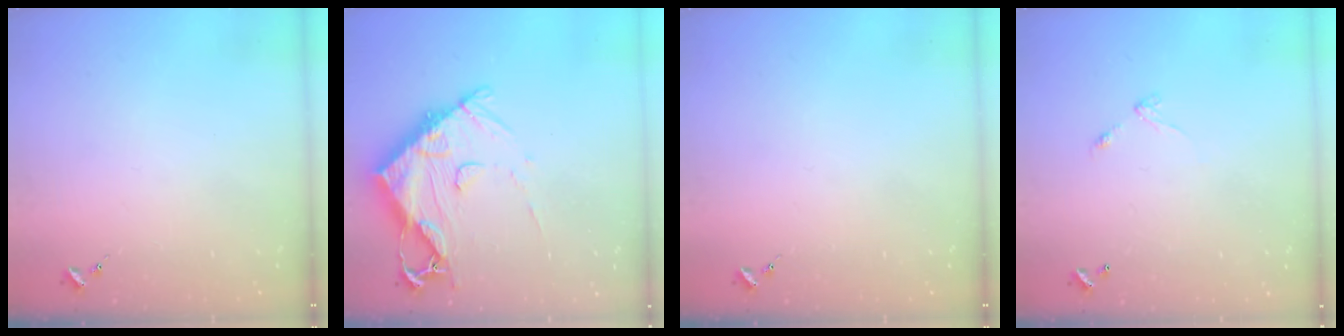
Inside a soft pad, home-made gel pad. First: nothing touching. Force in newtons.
{"total": 14.6, "press": 14.6, "slide": 1.5}
{"total": 0.0}
{"total": 4.3, "press": 4.3, "slide": 0.3}